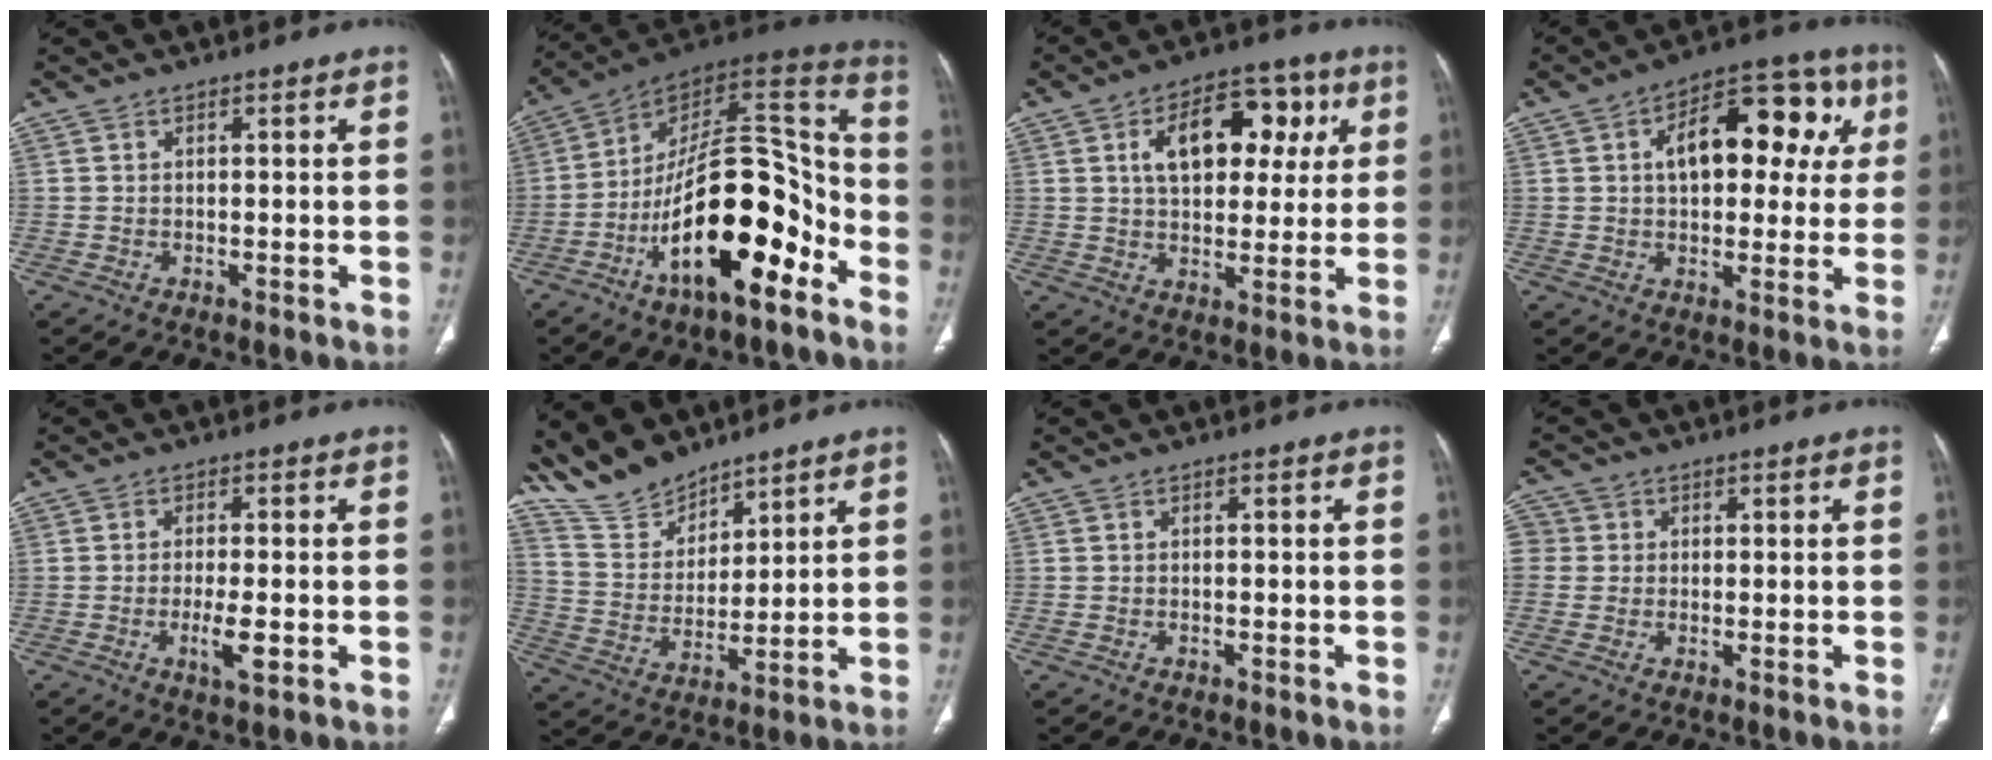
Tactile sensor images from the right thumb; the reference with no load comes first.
{"total": 25.6, "force": [-11.4, 10.4, 20.4], "torque": [-0.326, 0.081, -0.185]}
{"total": 15.1, "force": [4.5, 9.1, 11.2], "torque": [-0.122, 0.011, 0.067]}
{"total": 17.6, "force": [4.4, 9.9, 13.8], "torque": [-0.137, 0.028, 0.056]}
{"total": 4.5, "force": [-1.3, 1.1, 4.2], "torque": [-0.081, -0.007, -0.023]}
{"total": 11.3, "force": [10.1, 4.4, 2.7], "torque": [-0.035, -0.051, 0.208]}
{"total": 0.0}
{"total": 6.0, "force": [0.5, 5.7, 1.8], "torque": [-0.039, 0.019, 0.009]}